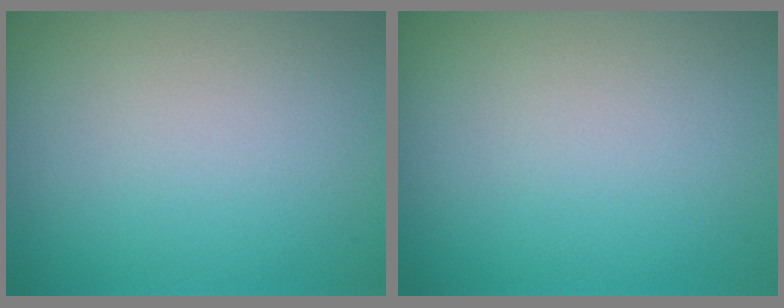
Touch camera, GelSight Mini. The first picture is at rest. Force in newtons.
{"total": 0.0}